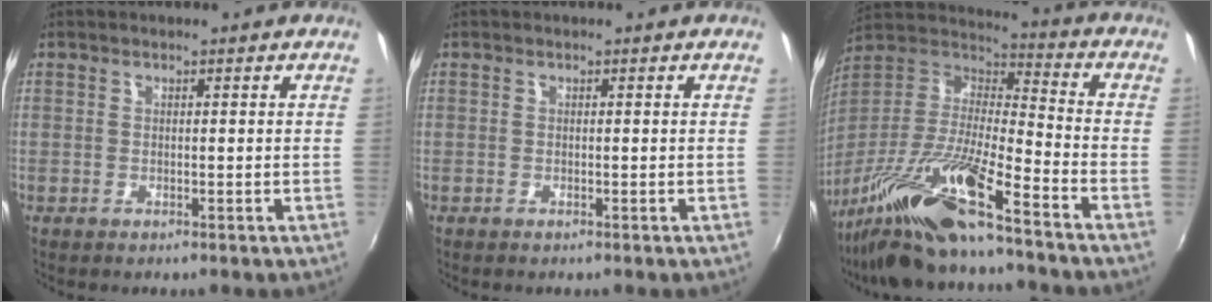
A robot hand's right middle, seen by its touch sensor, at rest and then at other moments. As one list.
[{"total": 0.0}, {"total": 18.1, "force": [-13.1, 1.5, 12.4], "torque": [-0.246, -0.014, -0.257]}]